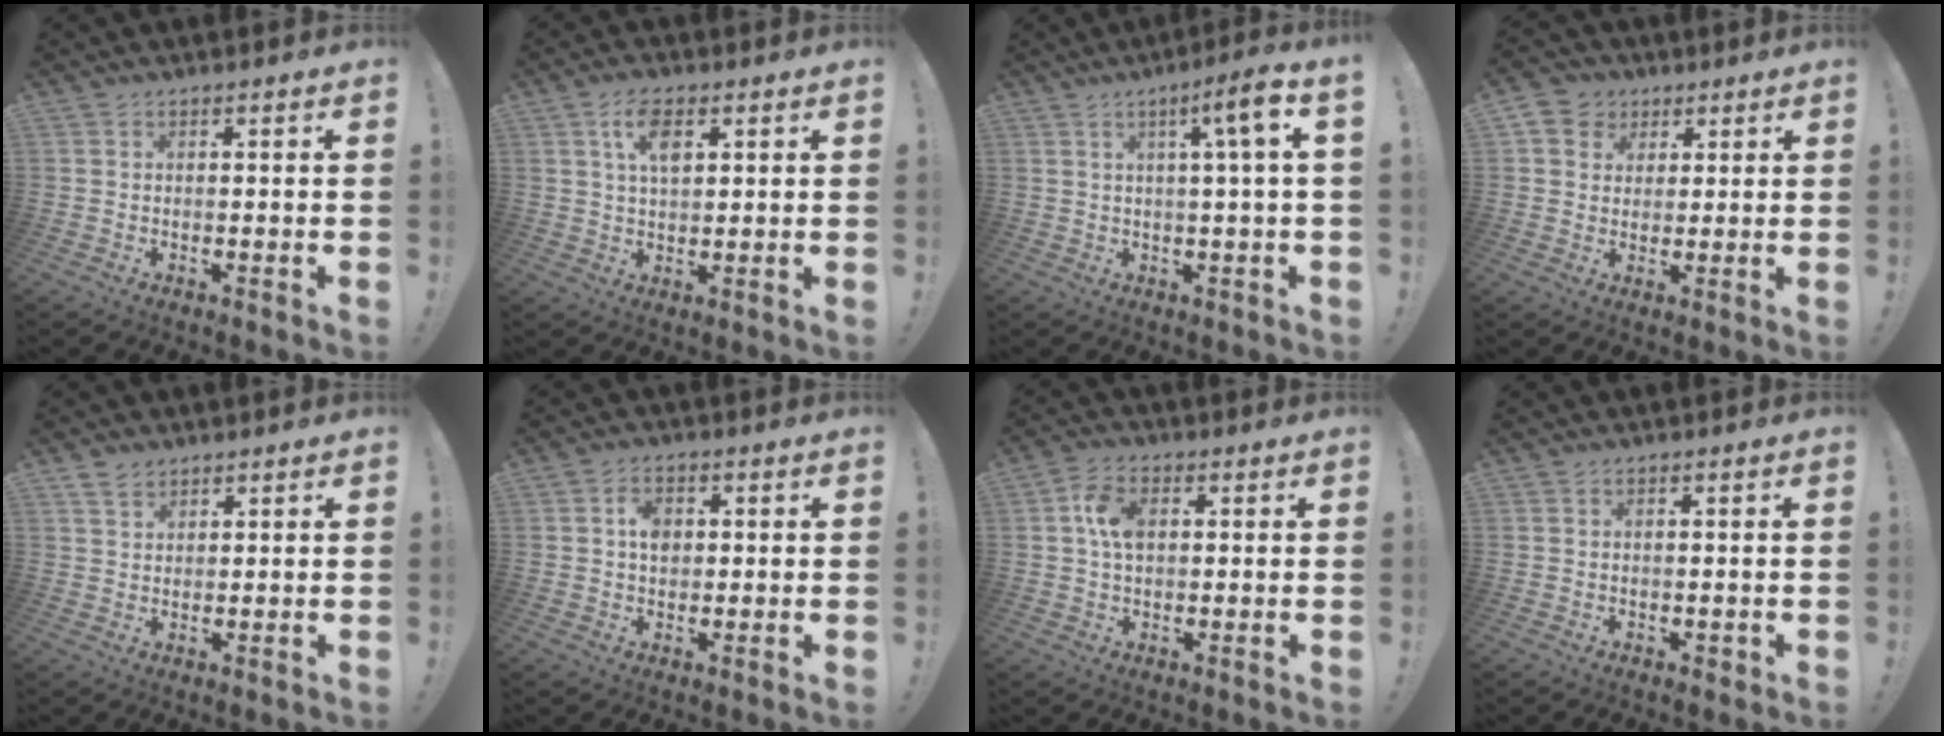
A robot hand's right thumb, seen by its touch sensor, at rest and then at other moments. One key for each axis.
{"total": 7.5, "fx": 3.1, "fy": 4.0, "fz": 5.6, "tx": -0.092, "ty": -0.003, "tz": 0.053}
{"total": 7.8, "fx": 2.1, "fy": -0.3, "fz": 7.5, "tx": -0.111, "ty": -0.008, "tz": 0.024}
{"total": 6.8, "fx": 2.6, "fy": 6.1, "fz": 1.8, "tx": -0.028, "ty": -0.007, "tz": 0.053}
{"total": 3.5, "fx": 2.9, "fy": 1.9, "fz": 0.8, "tx": -0.007, "ty": -0.015, "tz": 0.053}
{"total": 5.3, "fx": 0.9, "fy": 4.1, "fz": 3.2, "tx": -0.036, "ty": -0.001, "tz": 0.012}
{"total": 7.6, "fx": 1.3, "fy": 4.9, "fz": 5.7, "tx": -0.098, "ty": 0.007, "tz": 0.025}
{"total": 1.2, "fx": 0.1, "fy": 1.1, "fz": 0.5, "tx": 0.001, "ty": 0.000, "tz": 0.000}